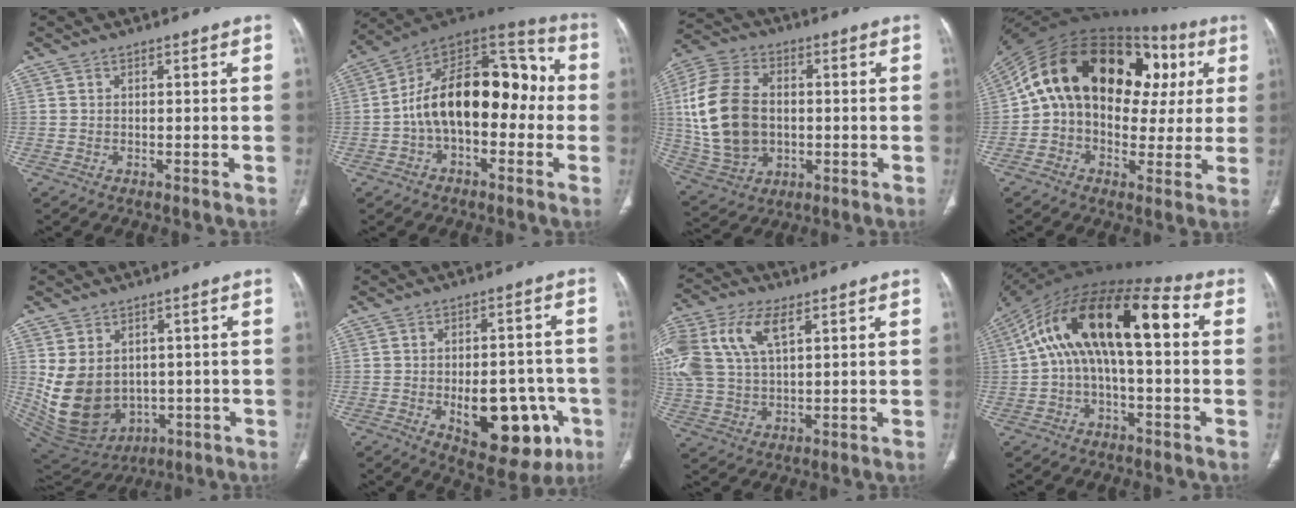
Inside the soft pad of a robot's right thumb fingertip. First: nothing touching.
{"total": 21.4, "force": [-1.3, 12.3, 17.5], "torque": [-0.252, 0.060, -0.030]}
{"total": 18.8, "force": [0.5, 13.2, 13.4], "torque": [-0.259, 0.011, 0.020]}
{"total": 27.2, "force": [5.9, 17.4, 20.0], "torque": [-0.300, 0.061, 0.090]}
{"total": 14.1, "force": [0.2, 11.0, 8.7], "torque": [-0.143, -0.009, 0.046]}
{"total": 17.5, "force": [-5.4, 9.0, 14.0], "torque": [-0.157, 0.019, -0.054]}
{"total": 19.3, "force": [7.3, 10.9, 14.2], "torque": [-0.350, 0.017, 0.138]}
{"total": 20.7, "force": [2.6, 9.0, 18.5], "torque": [-0.313, 0.058, 0.030]}